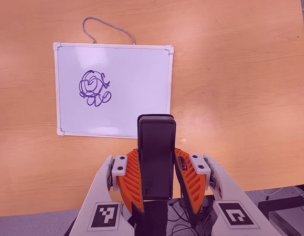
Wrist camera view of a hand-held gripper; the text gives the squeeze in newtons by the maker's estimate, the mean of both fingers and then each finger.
{"total": 3.7, "left": 2.1, "right": 5.3}